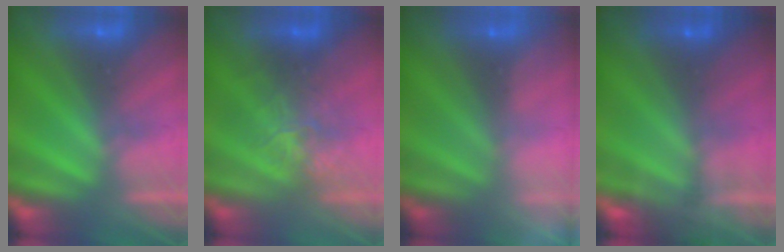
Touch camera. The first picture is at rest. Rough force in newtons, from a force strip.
{"total": 2.4}
{"total": 9.0}
{"total": 9.2}